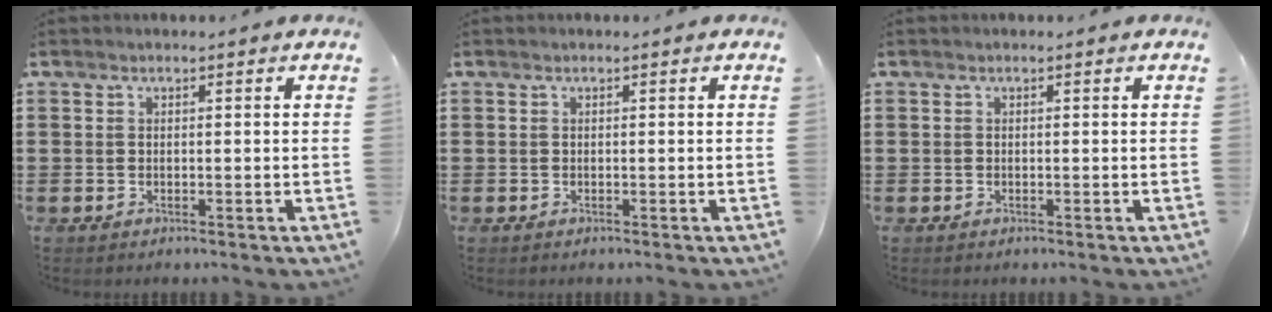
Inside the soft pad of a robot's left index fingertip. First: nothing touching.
{"total": 0.0}
{"total": 0.0}